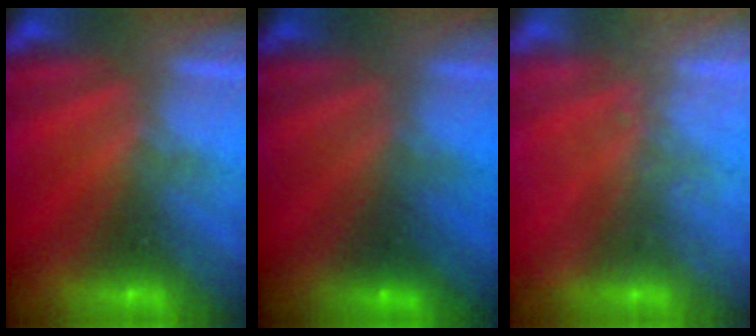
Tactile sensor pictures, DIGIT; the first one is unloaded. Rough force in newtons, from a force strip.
{"total": 1.6}
{"total": 2.4}